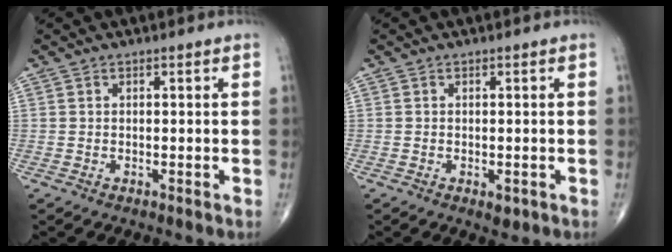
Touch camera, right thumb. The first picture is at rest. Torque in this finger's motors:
{"motor_torque": [0.42, 0.26, -0.19, -0.45, 0.07]}